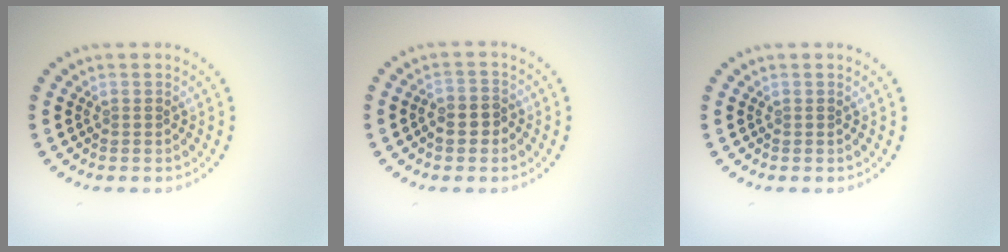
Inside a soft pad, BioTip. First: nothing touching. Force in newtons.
{"total": 2.3, "press": 2.2, "slide": 0.8}
{"total": 0.0}